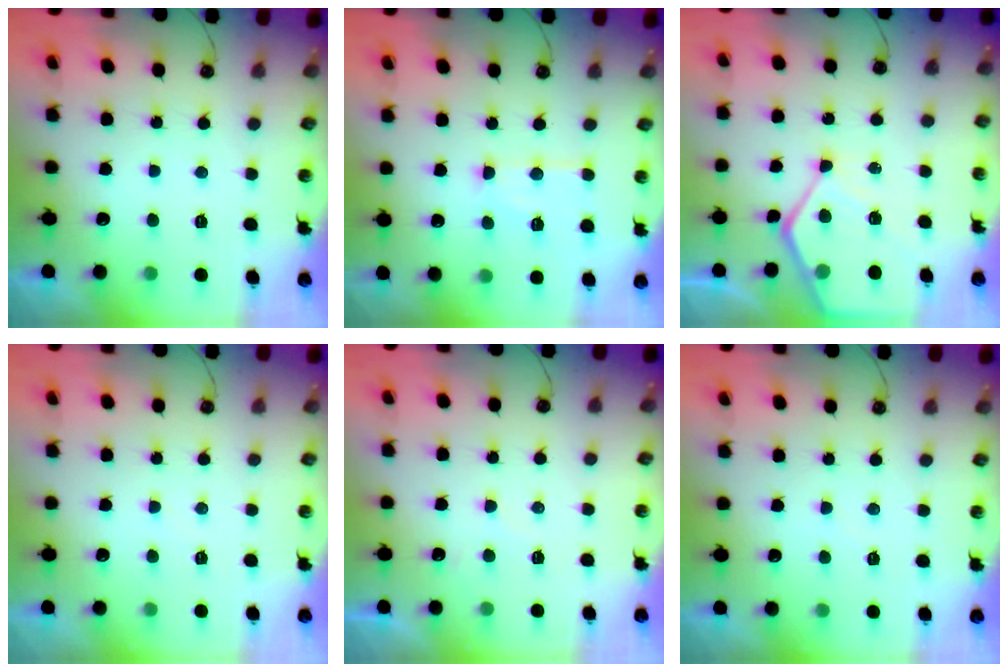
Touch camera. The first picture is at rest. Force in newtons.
{"total": 9.3, "press": 9.3, "slide": 0.8}
{"total": 11.6, "press": 11.6, "slide": 1.1}
{"total": 3.6, "press": 3.6, "slide": 0.6}
{"total": 4.8, "press": 4.8, "slide": 0.6}
{"total": 3.7, "press": 3.7, "slide": 0.6}